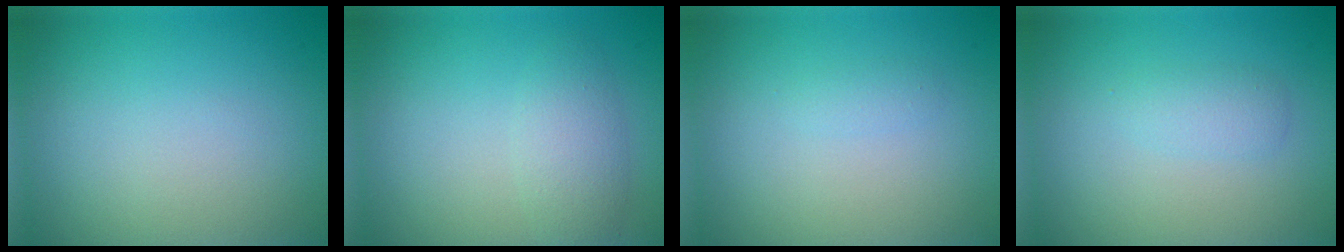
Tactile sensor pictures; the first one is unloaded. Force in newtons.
{"total": 2.4, "press": 2.4, "slide": 0.1}
{"total": 0.7, "press": 0.7, "slide": 0.0}
{"total": 1.4, "press": 1.4, "slide": 0.0}